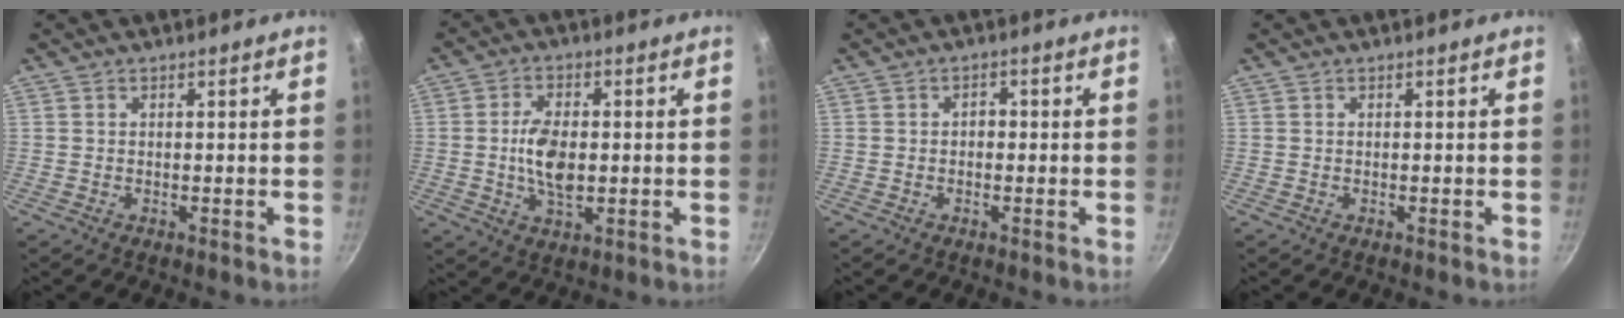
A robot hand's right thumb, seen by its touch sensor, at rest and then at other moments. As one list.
[{"total": 8.1, "force": [-0.2, 4.3, 6.9], "torque": [-0.124, -0.001, -0.004]}, {"total": 1.6, "force": [-0.2, 1.2, 1.0], "torque": [-0.003, 0.008, -0.008]}, {"total": 0.0}]